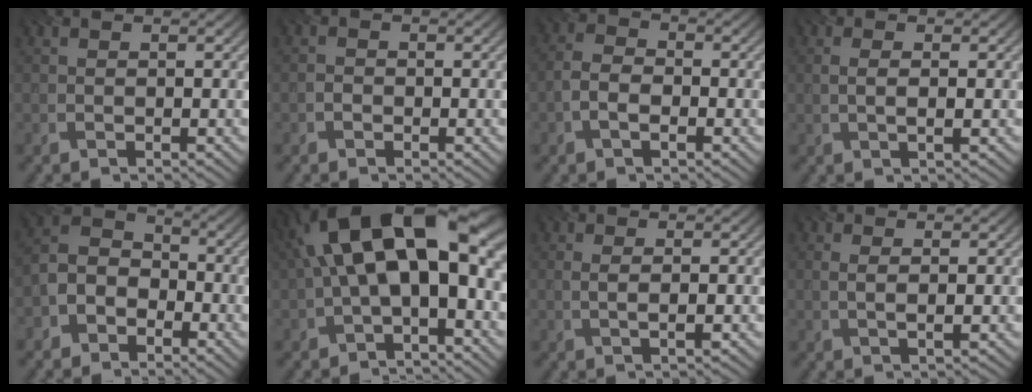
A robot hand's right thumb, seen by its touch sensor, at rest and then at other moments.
{"total": 1.0, "force": [-0.6, 0.7, 0.4], "torque": [-0.007, 0.001, -0.014]}
{"total": 3.5, "force": [-1.5, 2.0, 2.5], "torque": [-0.055, 0.004, -0.036]}
{"total": 1.9, "force": [0.1, 0.5, 1.9], "torque": [-0.040, 0.001, 0.001]}
{"total": 6.2, "force": [-3.2, 4.5, 2.9], "torque": [-0.067, 0.006, -0.077]}
{"total": 17.6, "force": [3.0, 8.8, 15.0], "torque": [-0.252, 0.027, 0.040]}
{"total": 1.9, "force": [0.1, 0.3, 1.9], "torque": [-0.039, 0.001, 0.001]}
{"total": 1.9, "force": [0.4, 0.4, 1.8], "torque": [-0.038, 0.001, 0.007]}